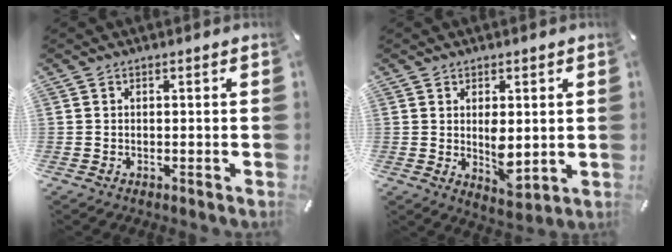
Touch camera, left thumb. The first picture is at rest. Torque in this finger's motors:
{"motor_torque": [1.10, 1.11, 0.44, -0.36, 0.28]}